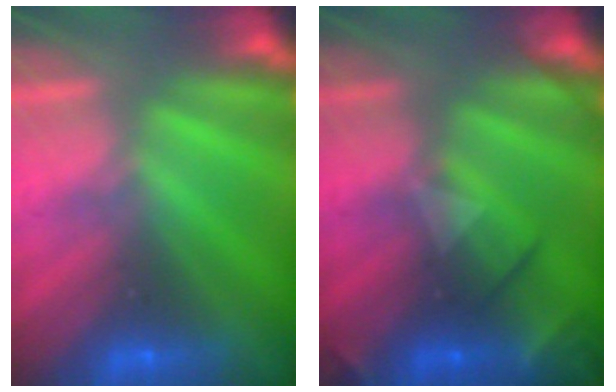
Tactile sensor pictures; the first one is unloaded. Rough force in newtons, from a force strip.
{"total": 2.4}